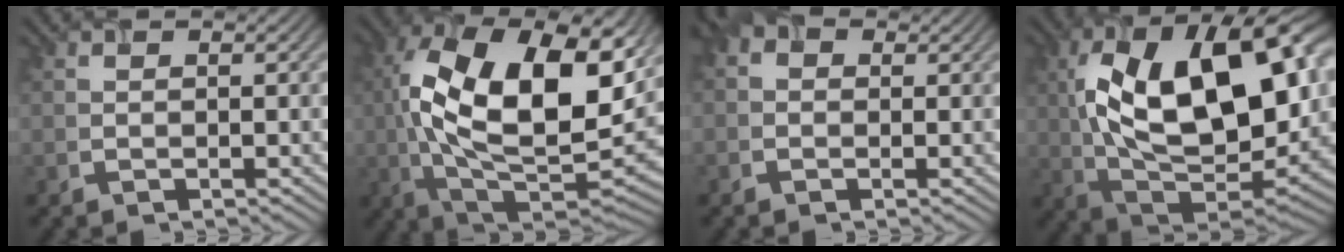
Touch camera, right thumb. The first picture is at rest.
{"total": 18.2, "force": [3.2, 9.2, 15.4], "torque": [-0.289, 0.009, 0.048]}
{"total": 2.3, "force": [0.3, 1.9, 1.2], "torque": [-0.023, 0.005, -0.002]}
{"total": 19.0, "force": [3.9, 9.8, 15.8], "torque": [-0.285, 0.014, 0.066]}